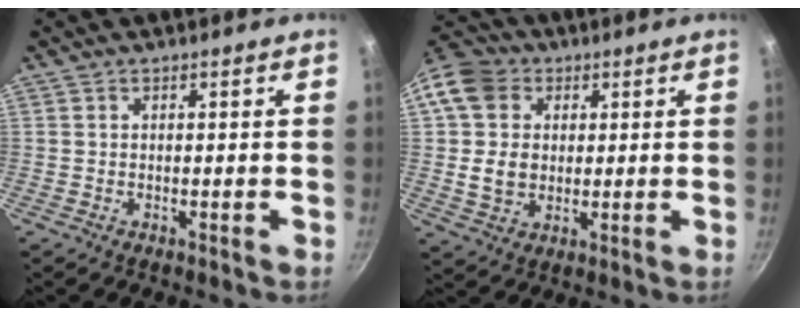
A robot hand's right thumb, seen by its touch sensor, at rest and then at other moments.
{"total": 12.3, "force": [2.6, 10.2, 6.4], "torque": [-0.094, 0.007, 0.039]}